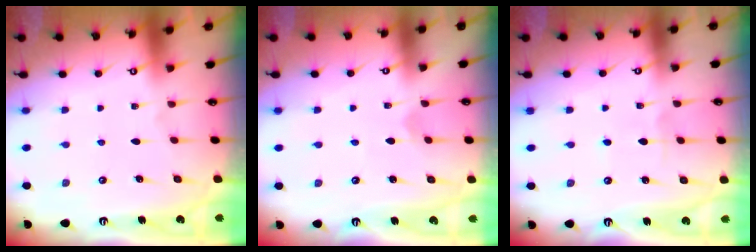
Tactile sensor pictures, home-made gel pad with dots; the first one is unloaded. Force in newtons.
{"total": 1.6, "press": 1.6, "slide": 0.1}
{"total": 2.5, "press": 2.5, "slide": 0.4}